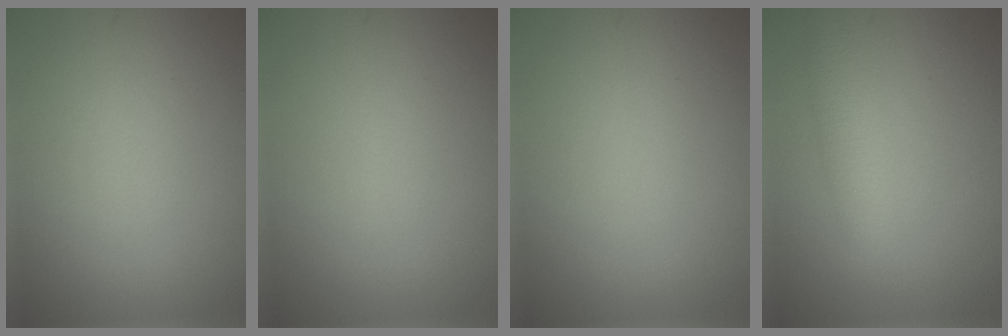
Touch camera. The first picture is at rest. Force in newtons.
{"total": 0.0}
{"total": 0.0}
{"total": 3.0, "press": 3.0, "slide": 0.1}